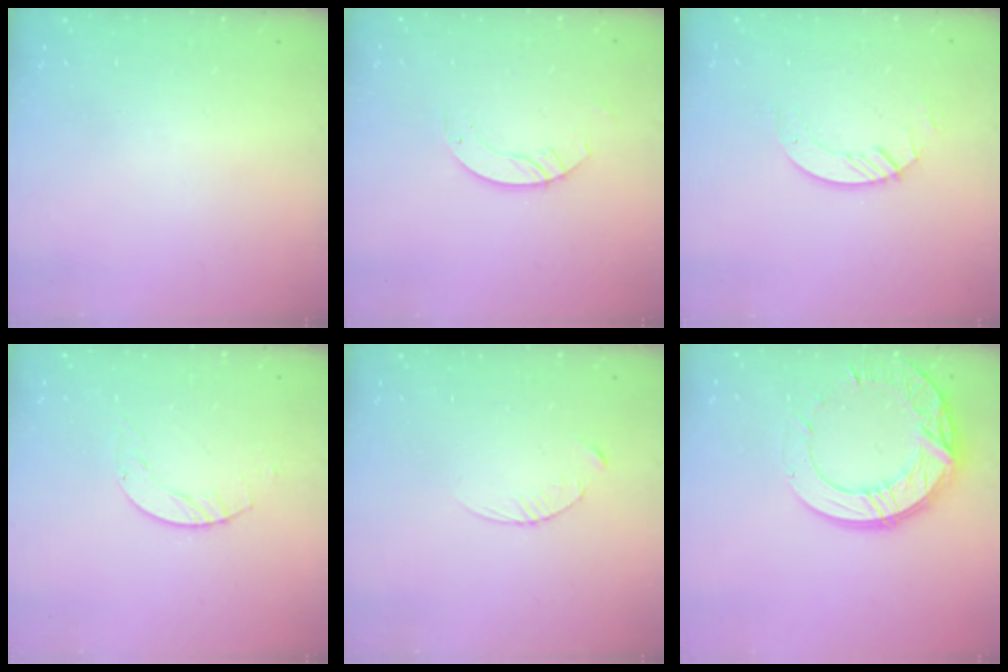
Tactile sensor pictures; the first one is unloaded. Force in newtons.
{"total": 3.5, "press": 3.5, "slide": 0.4}
{"total": 3.0, "press": 3.0, "slide": 0.3}
{"total": 2.9, "press": 2.9, "slide": 0.4}
{"total": 3.6, "press": 3.5, "slide": 0.4}
{"total": 15.9, "press": 15.8, "slide": 1.4}